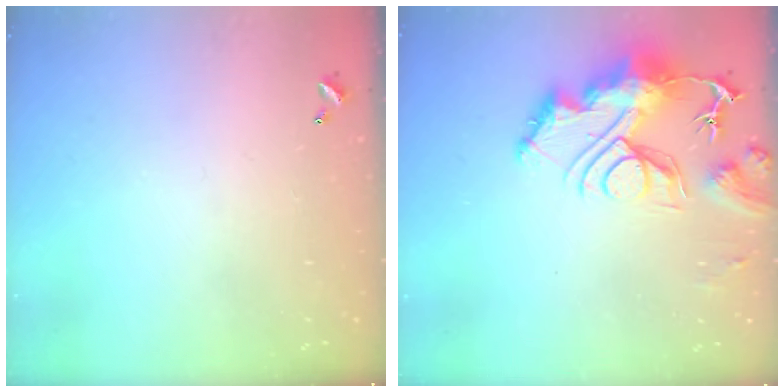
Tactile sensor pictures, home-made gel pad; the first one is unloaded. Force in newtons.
{"total": 14.1, "press": 14.1, "slide": 1.4}